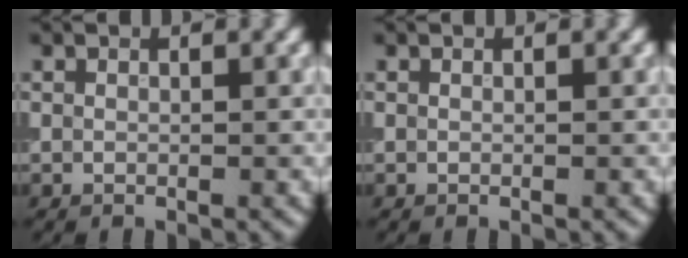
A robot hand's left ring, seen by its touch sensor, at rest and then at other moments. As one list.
[{"total": 0.0}]